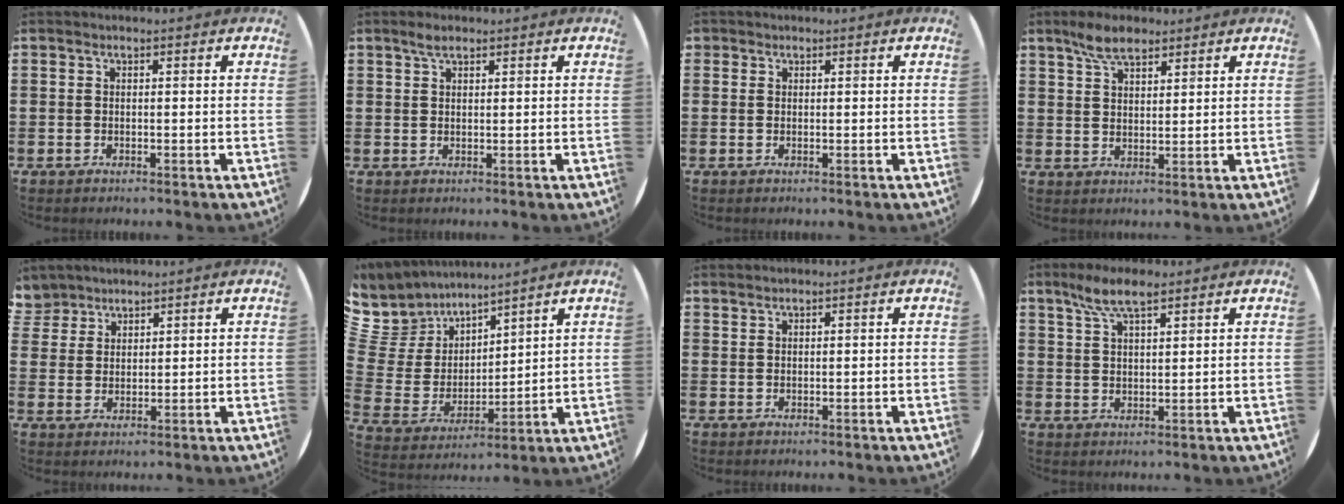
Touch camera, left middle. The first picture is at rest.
{"total": 2.1, "force": [1.5, 0.8, 1.2], "torque": [-0.016, 0.004, 0.025]}
{"total": 0.6, "force": [0.4, 0.4, -0.1], "torque": [0.002, 0.004, 0.008]}
{"total": 5.2, "force": [4.1, 2.1, 2.4], "torque": [-0.047, -0.001, 0.074]}
{"total": 3.8, "force": [3.4, 1.6, -0.4], "torque": [-0.005, -0.007, 0.067]}
{"total": 7.4, "force": [5.9, 4.5, -0.3], "torque": [-0.051, -0.048, 0.111]}
{"total": 1.1, "force": [1.1, 0.1, -0.3], "torque": [0.004, 0.002, 0.021]}
{"total": 5.9, "force": [4.3, 1.6, 3.6], "torque": [-0.081, 0.001, 0.077]}